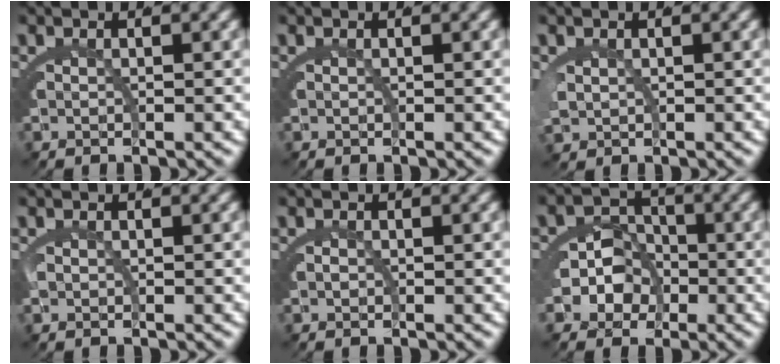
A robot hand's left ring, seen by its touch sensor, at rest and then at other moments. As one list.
[{"total": 0.0}, {"total": 1.3, "force": [0.6, 1.0, 0.7], "torque": [-0.033, -0.014, 0.025]}, {"total": 0.0}, {"total": 0.5, "force": [-0.1, -0.5, 0.0], "torque": [-0.003, -0.005, 0.002]}, {"total": 8.3, "force": [-1.9, 7.1, 3.8], "torque": [-0.071, -0.024, -0.037]}]